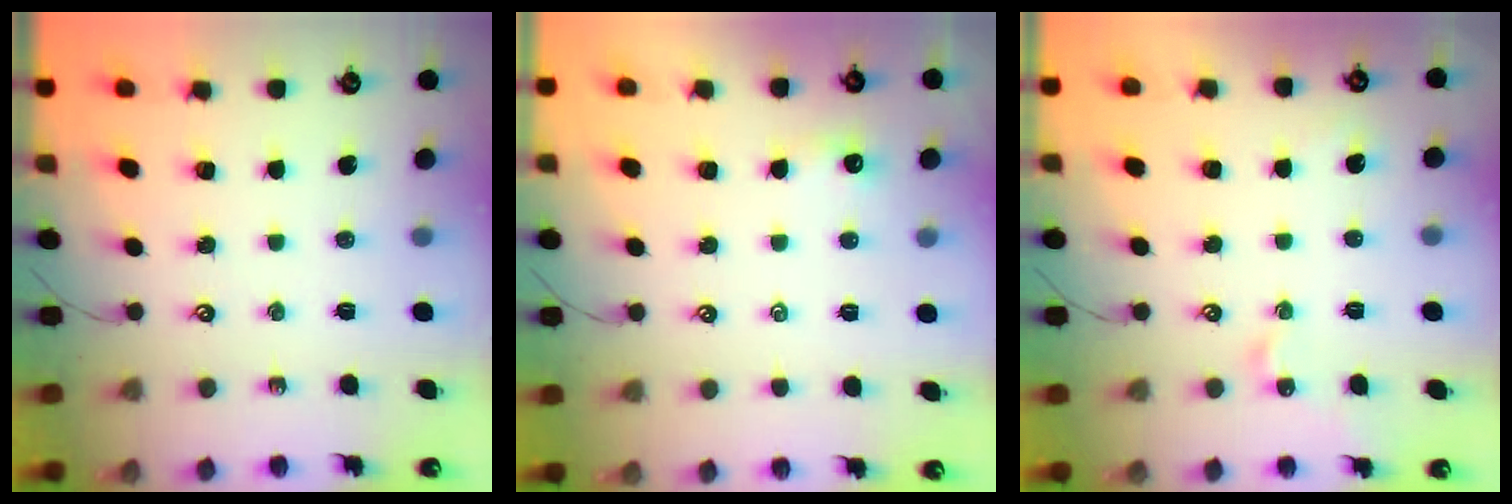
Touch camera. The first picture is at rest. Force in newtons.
{"total": 1.9, "press": 1.9, "slide": 0.4}
{"total": 2.4, "press": 2.4, "slide": 0.4}